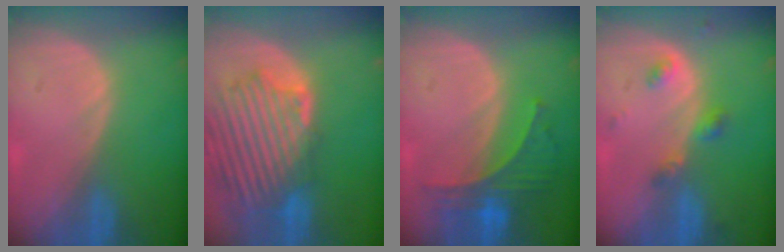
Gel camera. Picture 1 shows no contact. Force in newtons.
{"total": 13.1, "press": 11.5, "slide": 6.4}
{"total": 6.2, "press": 6.0, "slide": 1.4}
{"total": 3.4, "press": 3.4, "slide": 0.7}